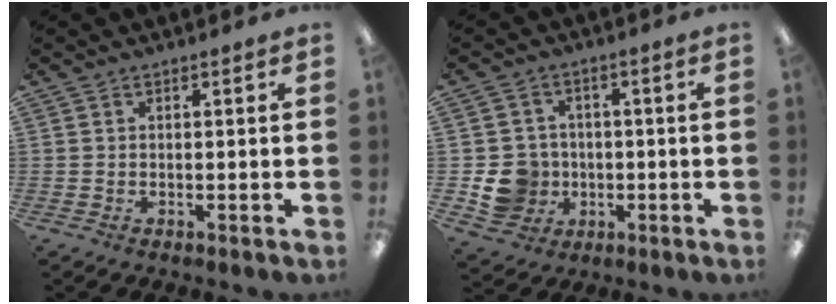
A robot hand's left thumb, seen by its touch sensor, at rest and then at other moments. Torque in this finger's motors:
{"motor_torque": [-0.42, 0.53, 0.02, -0.02, 0.02]}